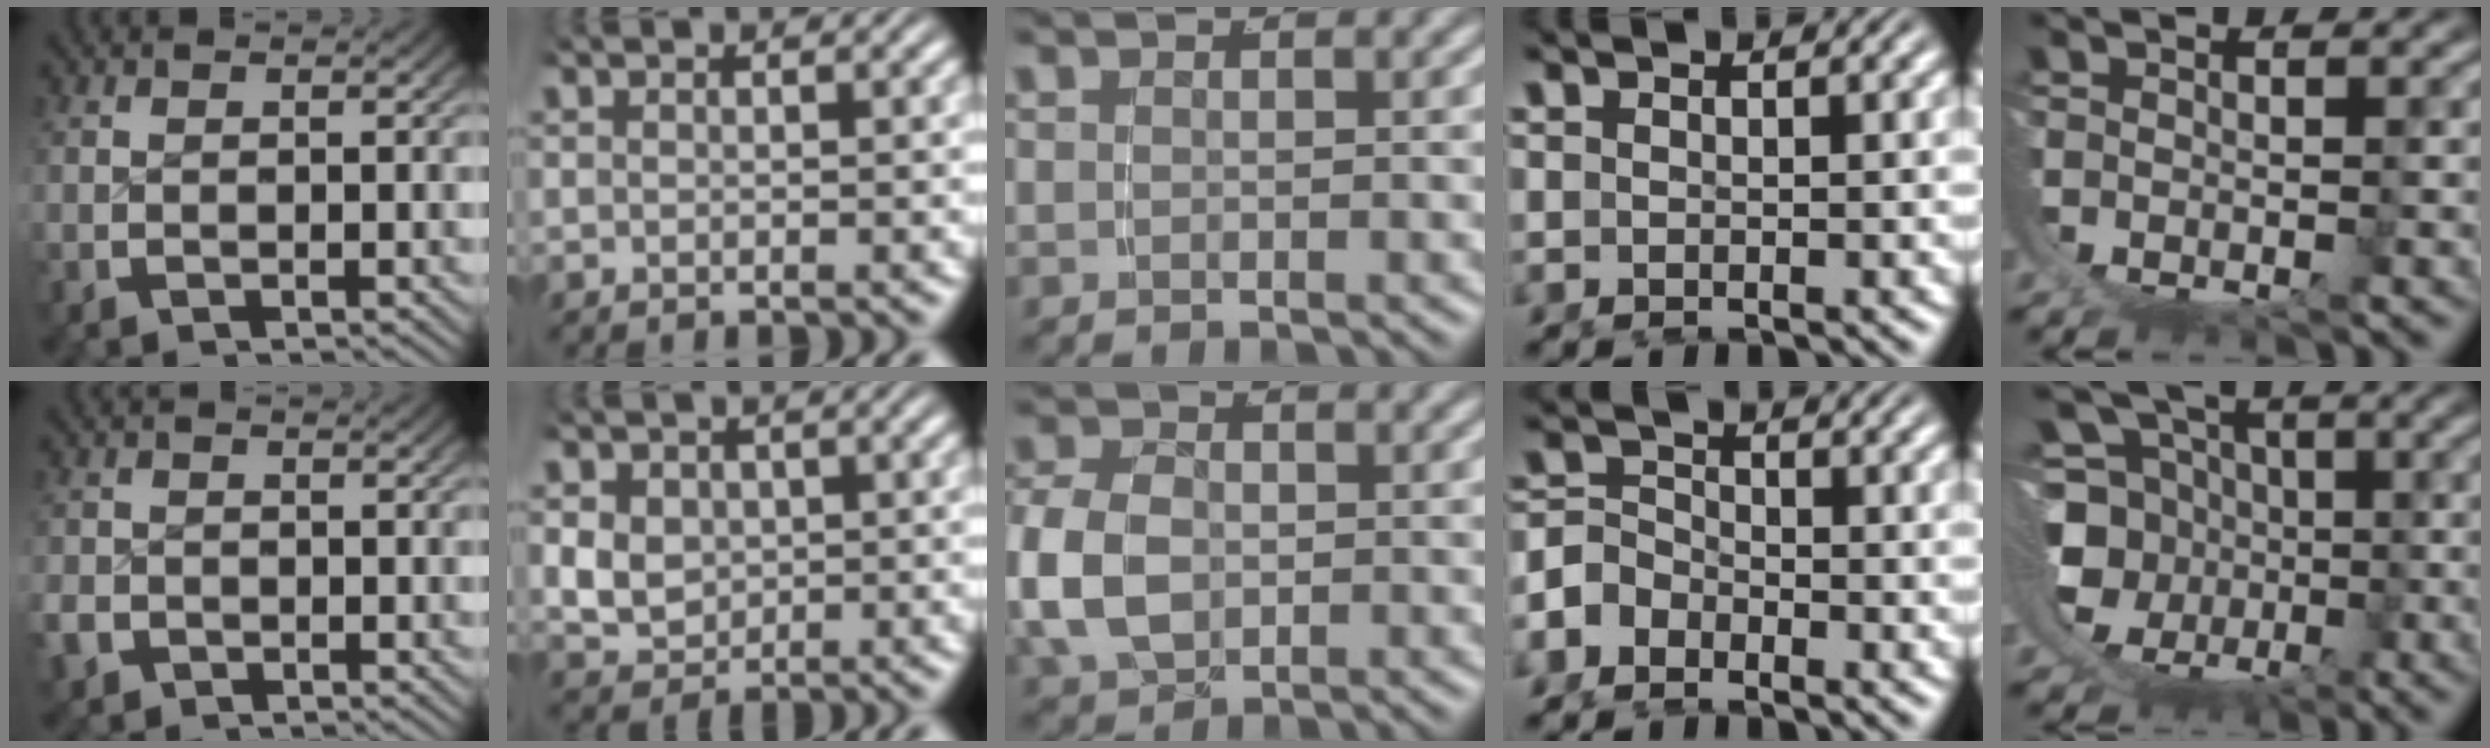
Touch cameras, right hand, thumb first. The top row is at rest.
{"thumb": {"total": 2.3, "force": [-1.3, 1.8, 0.4], "torque": [-0.016, -0.009, -0.024]}, "index": {"total": 5.9, "force": [-0.2, 5.4, 2.4], "torque": [-0.068, -0.028, 0.009]}, "middle": {"total": 4.6, "force": [-0.5, 3.5, 2.9], "torque": [-0.081, -0.015, 0.004]}, "ring": {"total": 3.5, "force": [-1.5, 3.0, 1.2], "torque": [-0.029, -0.014, -0.027]}, "little": {"total": 11.5, "force": [1.4, 9.9, 5.8], "torque": [-0.136, -0.052, 0.035]}}